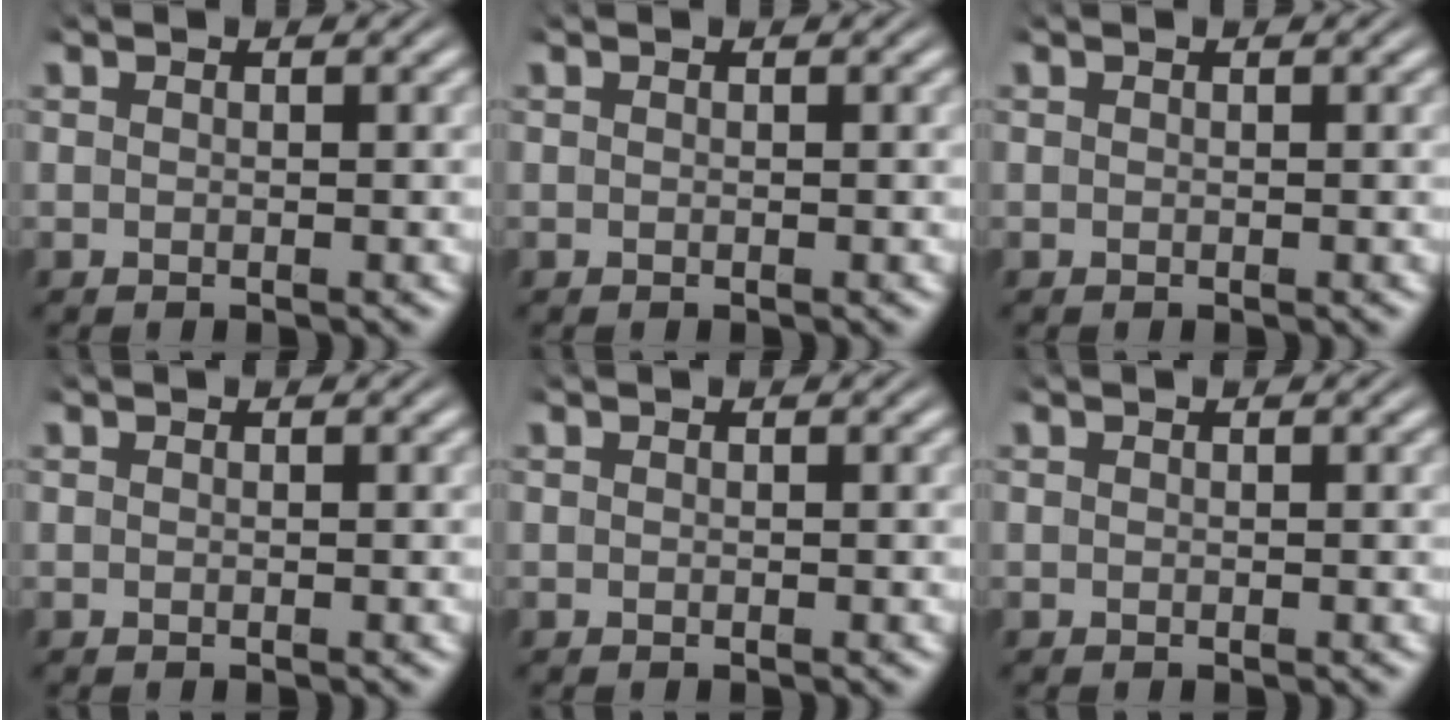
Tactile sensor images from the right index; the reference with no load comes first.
{"total": 0.0}
{"total": 0.0}
{"total": 0.0}
{"total": 0.0}
{"total": 0.0}